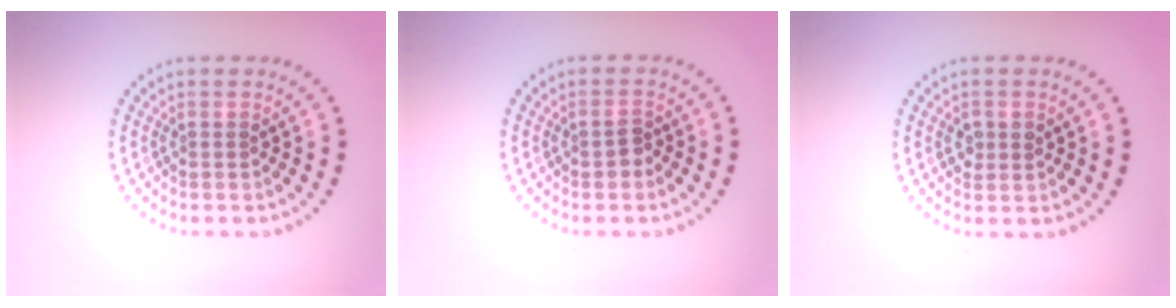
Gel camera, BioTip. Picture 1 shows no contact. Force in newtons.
{"total": 1.3, "press": 1.3, "slide": 0.2}
{"total": 1.6, "press": 1.5, "slide": 0.1}